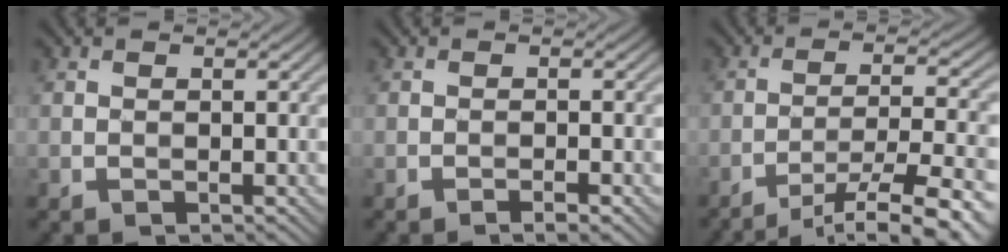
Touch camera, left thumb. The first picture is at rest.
{"total": 1.5, "force": [-1.0, 0.1, 1.1], "torque": [-0.016, 0.004, -0.018]}
{"total": 13.0, "force": [-9.6, 2.6, 8.4], "torque": [-0.132, 0.001, -0.133]}